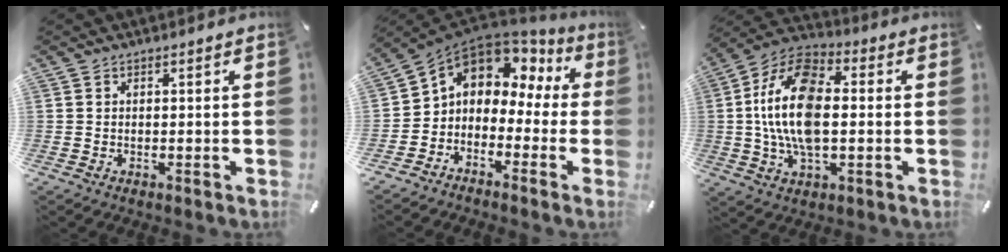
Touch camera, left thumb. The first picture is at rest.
{"total": 6.2, "force": [2.1, 5.3, 2.3], "torque": [-0.059, -0.020, 0.038]}
{"total": 16.6, "force": [0.1, 9.4, 13.8], "torque": [-0.303, 0.000, -0.001]}